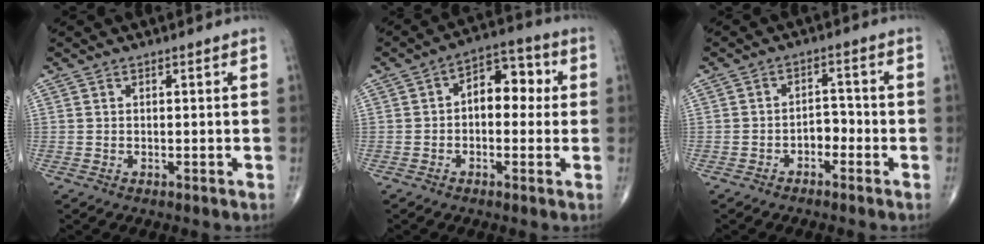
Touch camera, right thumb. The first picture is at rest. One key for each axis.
{"total": 8.8, "fx": 0.7, "fy": 5.6, "fz": 6.8, "tx": -0.063, "ty": 0.031, "tz": 0.000}
{"total": 3.3, "fx": -1.7, "fy": 2.1, "fz": 1.9, "tx": -0.013, "ty": 0.025, "tz": -0.032}